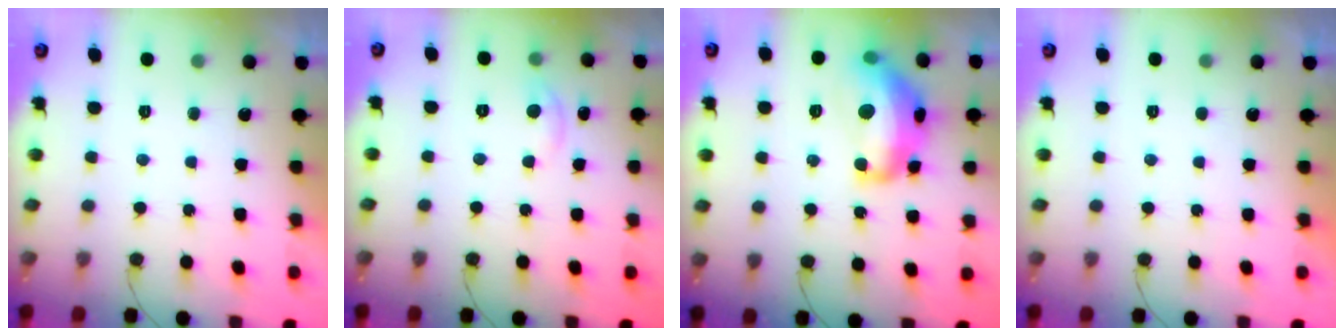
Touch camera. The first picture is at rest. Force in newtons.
{"total": 3.0, "press": 3.0, "slide": 0.3}
{"total": 15.3, "press": 15.3, "slide": 1.1}
{"total": 0.0}